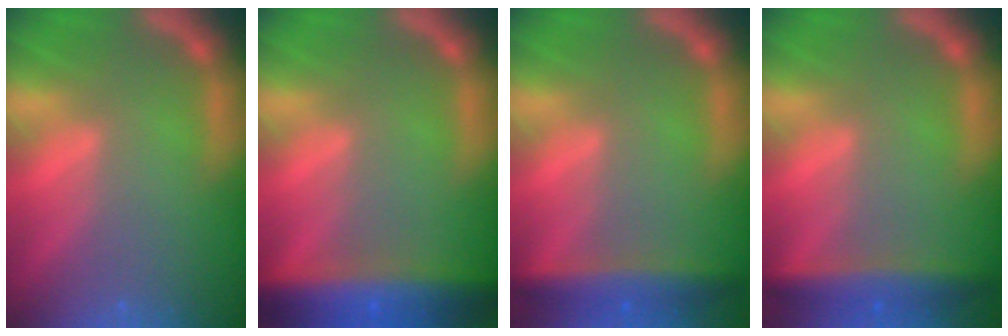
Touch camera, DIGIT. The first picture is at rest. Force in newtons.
{"total": 8.6}
{"total": 4.5}
{"total": 4.5}